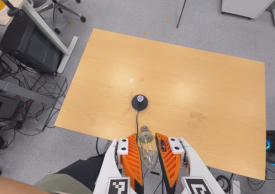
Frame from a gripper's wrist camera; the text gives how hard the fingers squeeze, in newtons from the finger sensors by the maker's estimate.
{"total": 21.4, "left": 24.1, "right": 18.7}